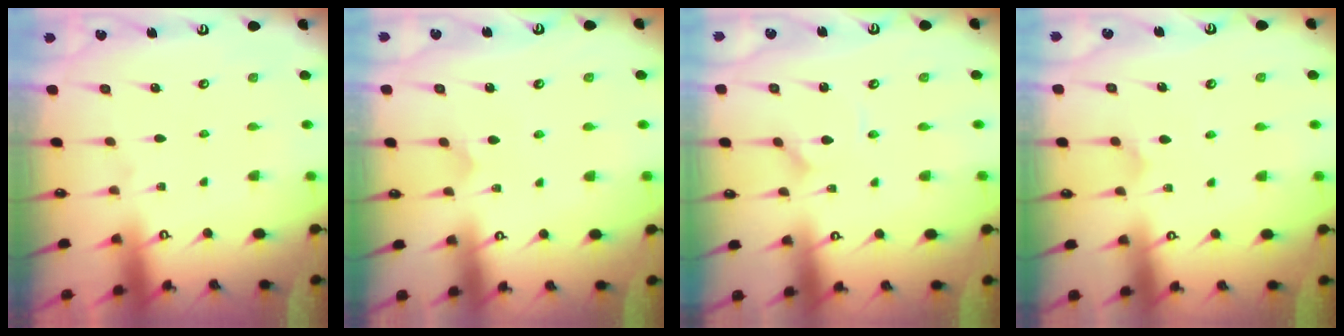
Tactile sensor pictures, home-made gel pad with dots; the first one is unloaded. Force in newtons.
{"total": 4.4, "press": 4.4, "slide": 0.4}
{"total": 1.2, "press": 1.2, "slide": 0.2}
{"total": 3.8, "press": 3.8, "slide": 0.6}